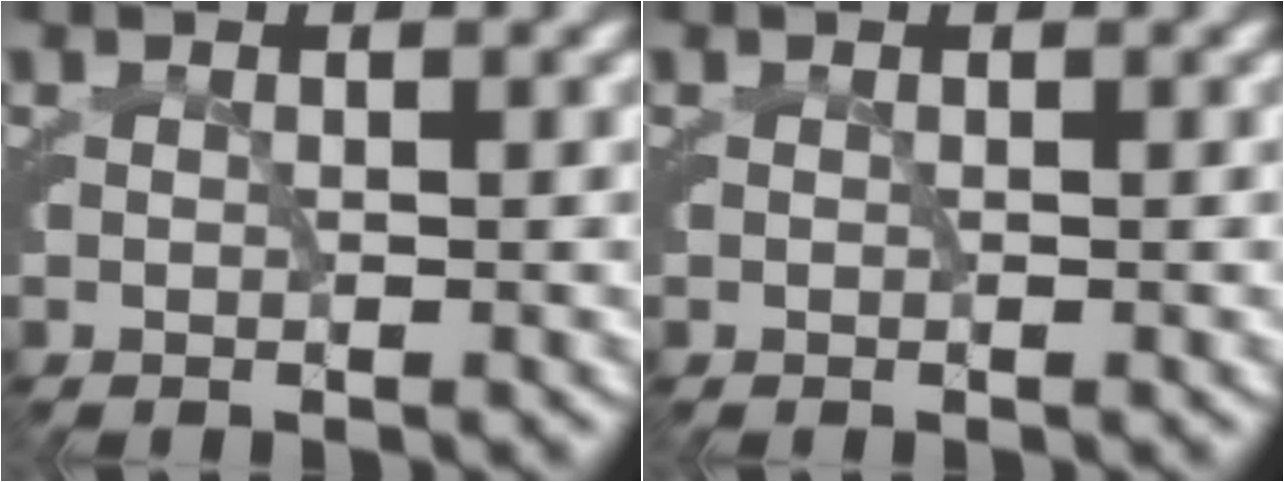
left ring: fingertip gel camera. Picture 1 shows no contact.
{"total": 0.0}